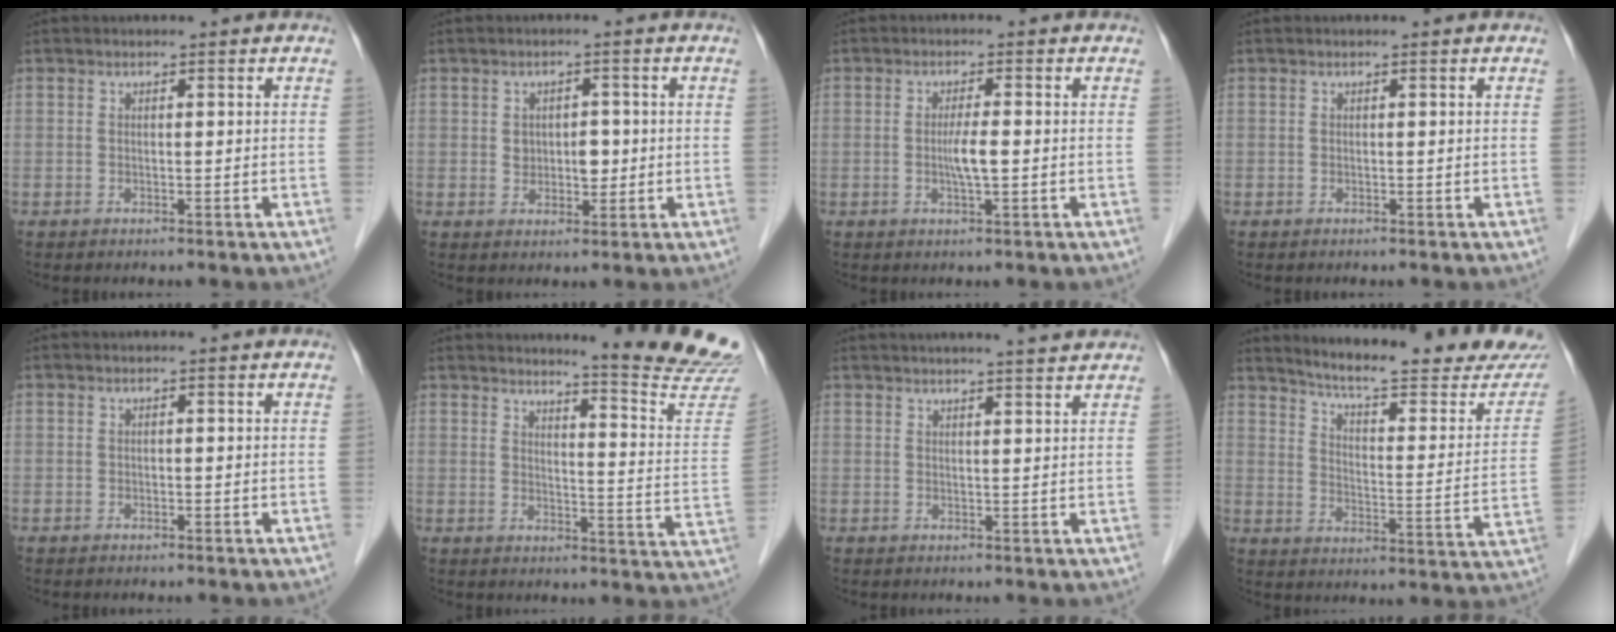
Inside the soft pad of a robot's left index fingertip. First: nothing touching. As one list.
[{"total": 3.4, "force": [0.1, 2.5, 2.4], "torque": [-0.030, 0.008, 0.007]}, {"total": 2.9, "force": [-0.3, 0.2, 2.9], "torque": [-0.056, -0.002, -0.007]}, {"total": 0.0}, {"total": 0.0}, {"total": 15.6, "force": [14.9, -1.5, 4.5], "torque": [-0.057, -0.128, 0.162]}, {"total": 8.1, "force": [7.3, 0.0, 3.4], "torque": [-0.050, 0.018, 0.082]}, {"total": 23.0, "force": [21.2, 1.6, 8.9], "torque": [-0.125, -0.076, 0.268]}]